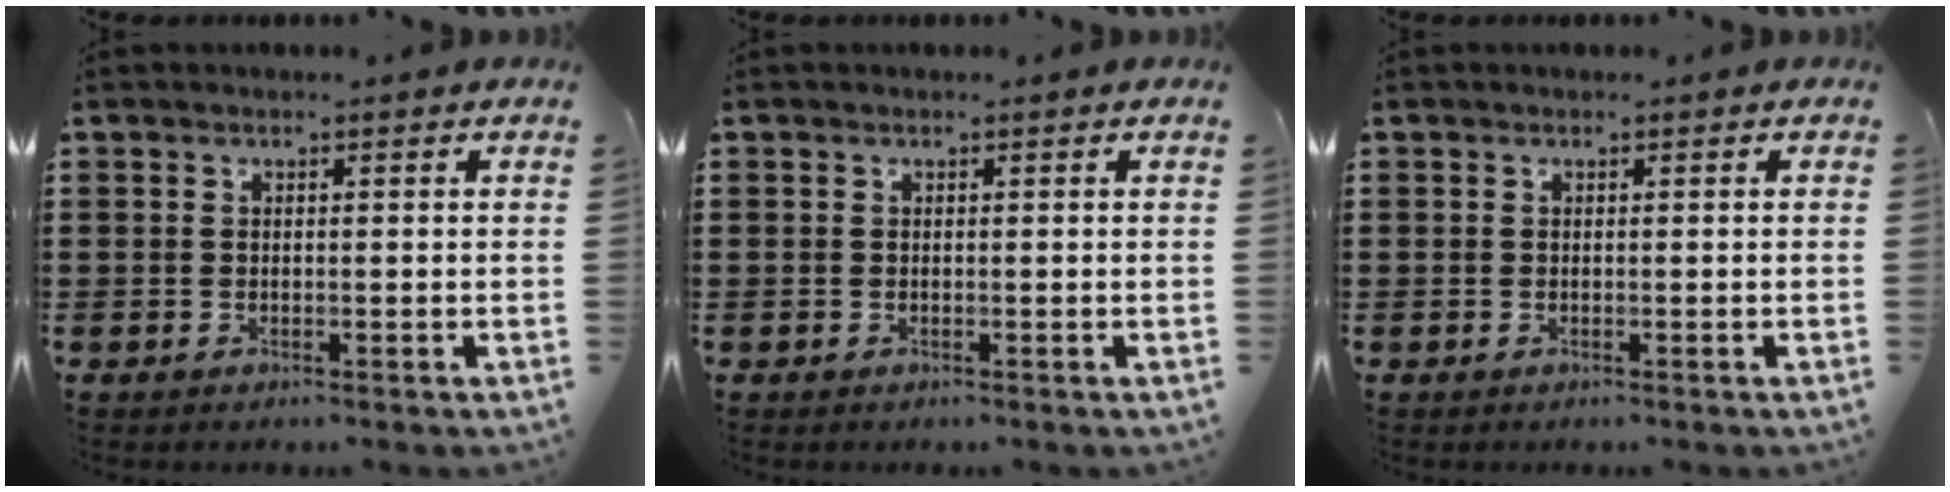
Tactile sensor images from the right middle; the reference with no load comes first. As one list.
[{"total": 0.0}, {"total": 0.0}]